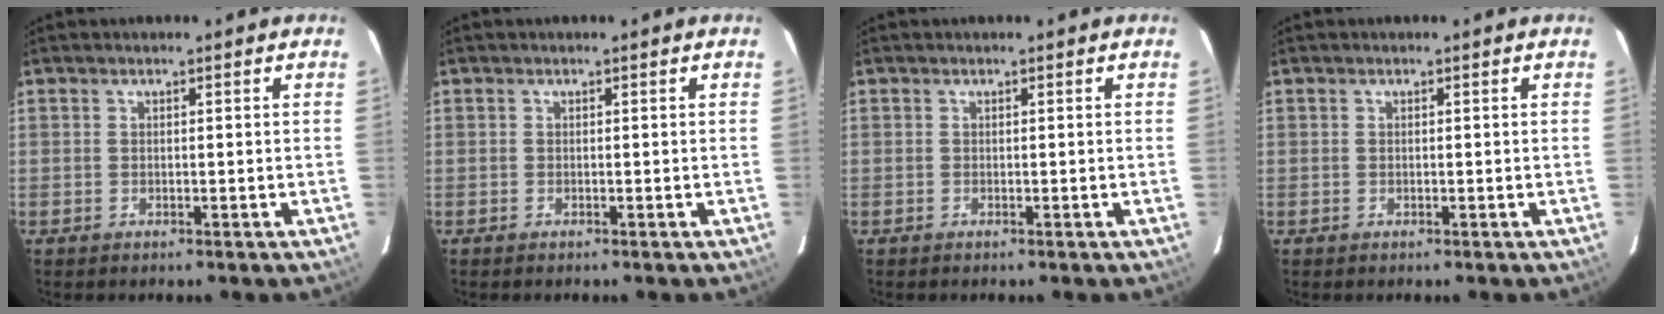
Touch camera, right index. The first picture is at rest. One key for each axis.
{"total": 0.0}
{"total": 0.0}
{"total": 0.0}